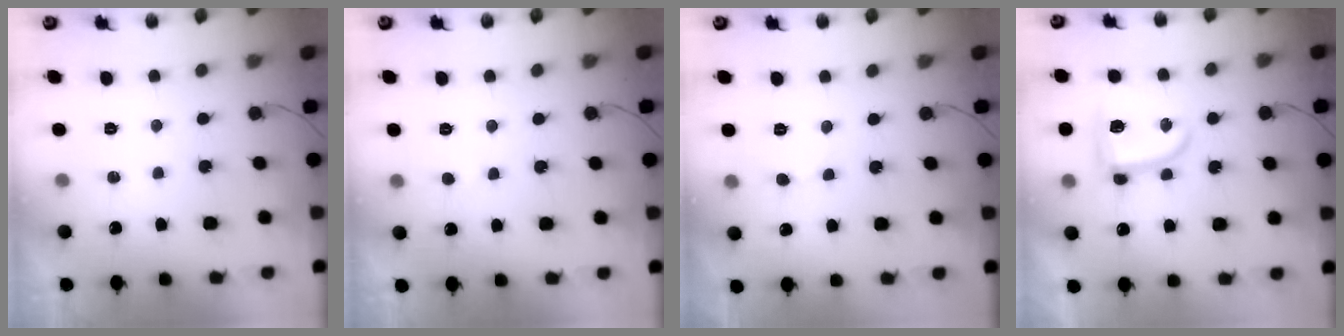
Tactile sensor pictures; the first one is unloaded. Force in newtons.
{"total": 1.8, "press": 1.8, "slide": 0.2}
{"total": 4.2, "press": 4.2, "slide": 0.3}
{"total": 10.6, "press": 10.5, "slide": 0.5}